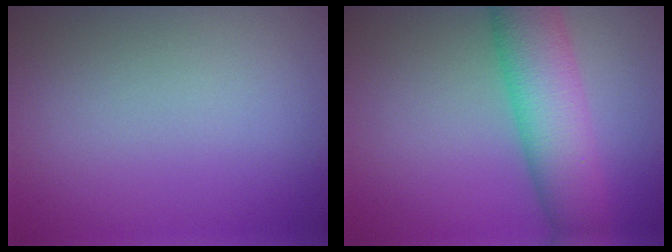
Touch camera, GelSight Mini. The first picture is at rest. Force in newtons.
{"total": 8.0, "press": 8.0, "slide": 0.3}